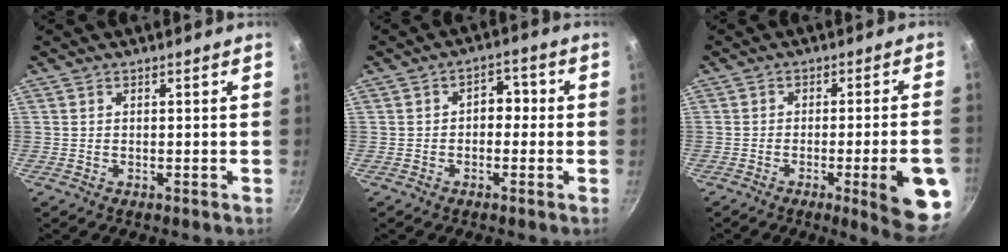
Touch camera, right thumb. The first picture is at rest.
{"total": 4.4, "force": [-0.2, 3.2, 2.9], "torque": [-0.004, 0.014, -0.012]}
{"total": 12.7, "force": [-4.2, 2.2, 11.8], "torque": [-0.131, 0.017, -0.052]}